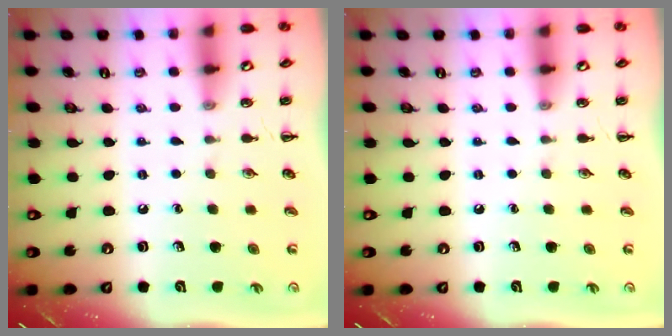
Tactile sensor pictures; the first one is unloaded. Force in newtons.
{"total": 0.0}